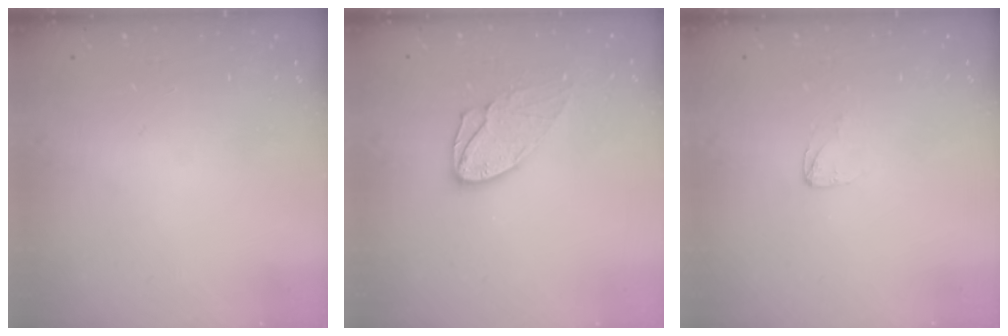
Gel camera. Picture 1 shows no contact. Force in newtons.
{"total": 10.6, "press": 10.6, "slide": 0.9}
{"total": 3.0, "press": 3.0, "slide": 0.1}